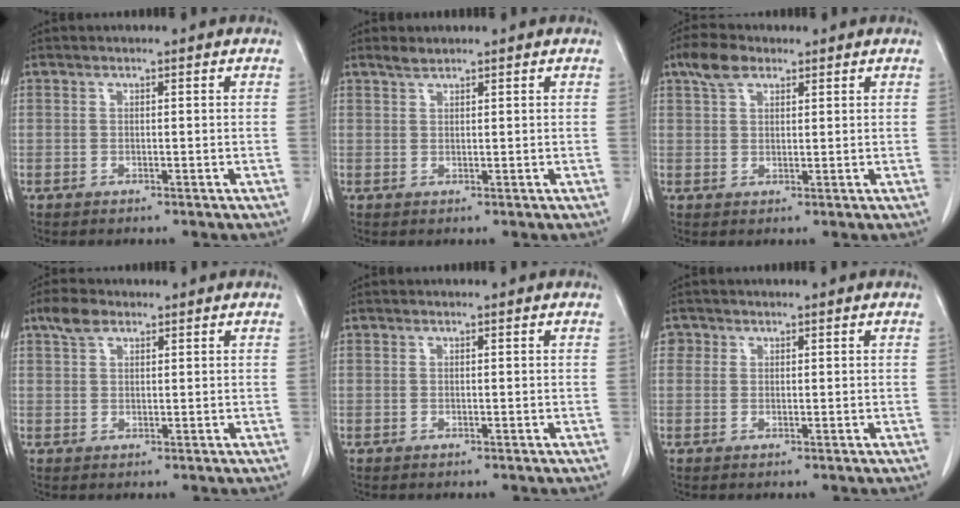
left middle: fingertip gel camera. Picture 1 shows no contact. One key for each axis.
{"total": 1.3, "fx": 1.2, "fy": 0.1, "fz": 0.4, "tx": -0.012, "ty": 0.003, "tz": 0.027}
{"total": 3.6, "fx": 2.4, "fy": 1.9, "fz": 1.9, "tx": -0.042, "ty": 0.013, "tz": 0.048}
{"total": 3.1, "fx": 2.1, "fy": 1.6, "fz": 1.6, "tx": -0.035, "ty": 0.011, "tz": 0.042}
{"total": 0.0}
{"total": 1.2, "fx": 0.6, "fy": 1.1, "fz": 0.1, "tx": 0.011, "ty": 0.003, "tz": 0.006}